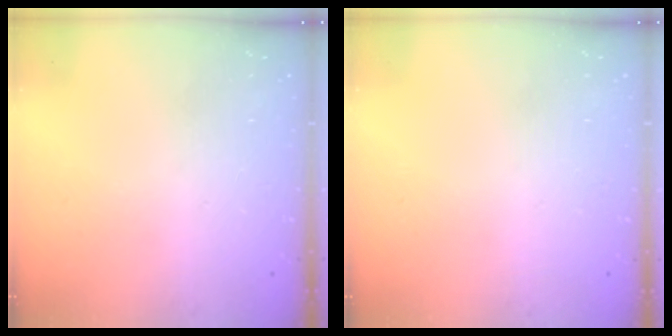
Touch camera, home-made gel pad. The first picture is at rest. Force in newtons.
{"total": 0.0}